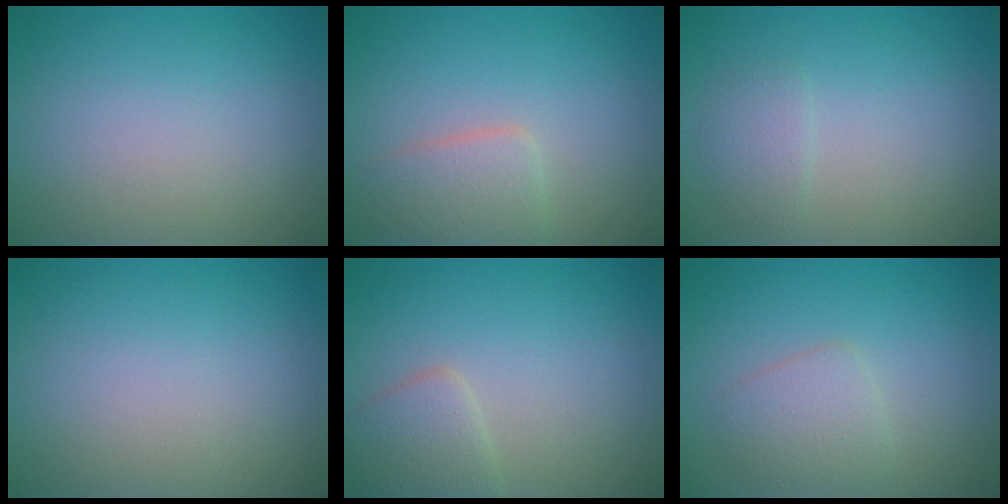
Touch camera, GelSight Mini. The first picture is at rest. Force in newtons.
{"total": 2.9, "press": 2.9, "slide": 0.1}
{"total": 1.5, "press": 1.5, "slide": 0.0}
{"total": 0.0}
{"total": 2.5, "press": 2.5, "slide": 0.3}
{"total": 2.2, "press": 2.2, "slide": 0.1}